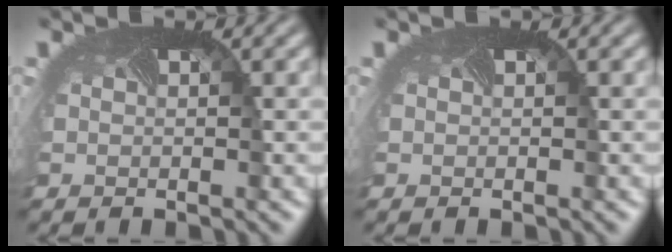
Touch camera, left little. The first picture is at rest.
{"total": 0.0}